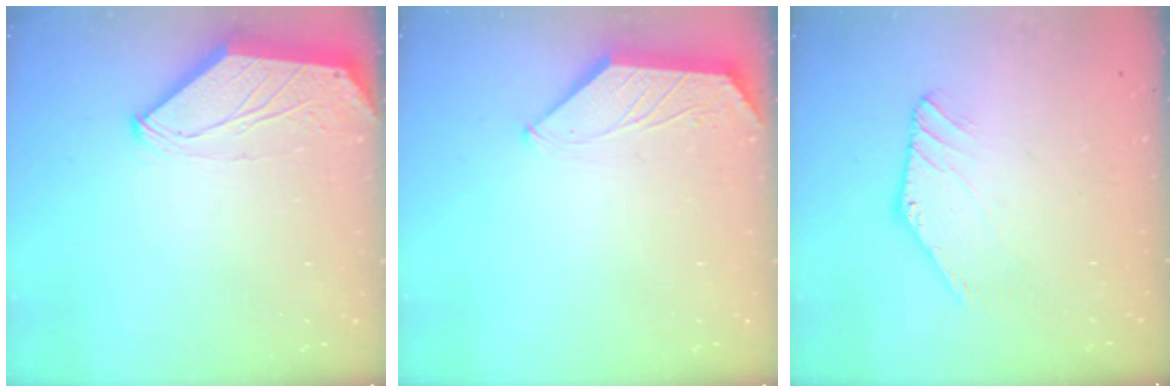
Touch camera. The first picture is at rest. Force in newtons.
{"total": 0.7, "press": 0.6, "slide": 0.3}
{"total": 1.4, "press": 1.4, "slide": 0.0}